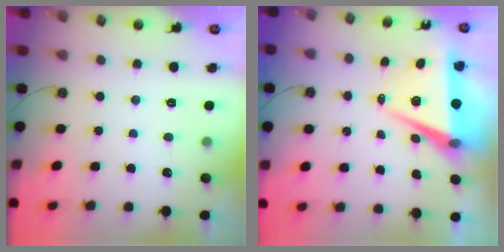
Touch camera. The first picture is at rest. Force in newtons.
{"total": 8.1, "press": 6.9, "slide": 4.2}